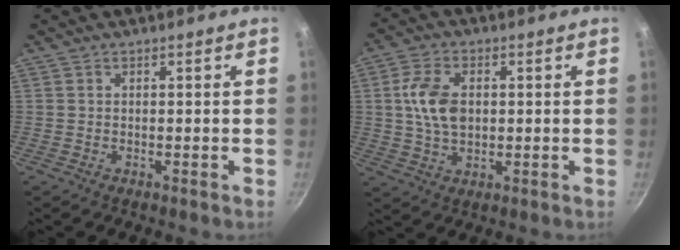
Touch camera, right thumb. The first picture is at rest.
{"total": 8.8, "force": [0.9, 5.5, 6.8], "torque": [-0.123, 0.005, 0.013]}